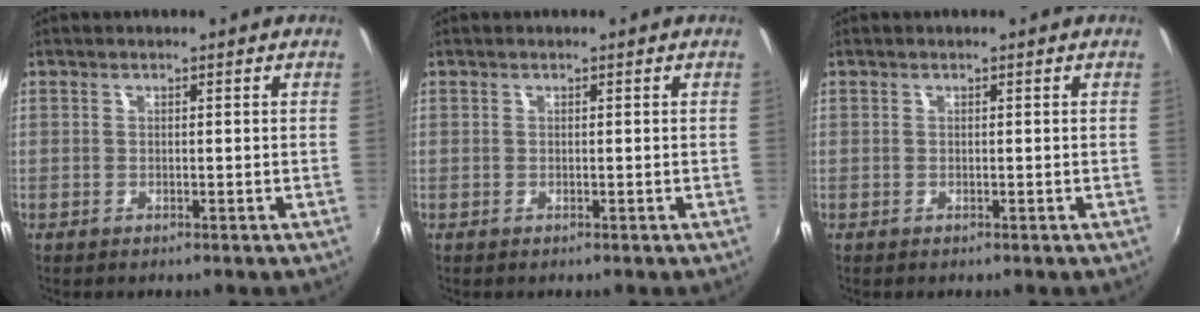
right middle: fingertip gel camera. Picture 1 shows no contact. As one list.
[{"total": 0.0}, {"total": 0.0}]